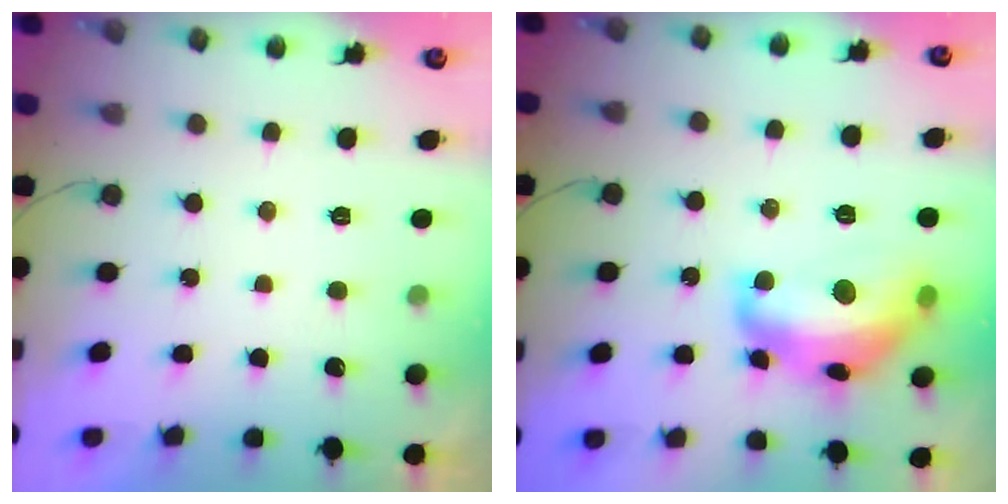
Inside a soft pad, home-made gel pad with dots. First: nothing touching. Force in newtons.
{"total": 15.3, "press": 15.3, "slide": 1.1}